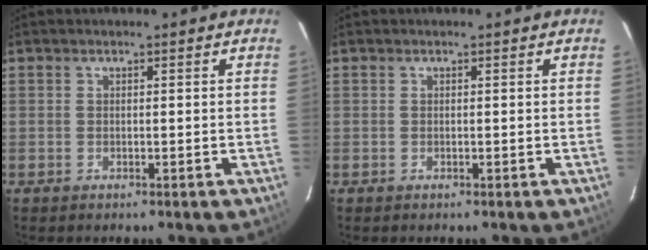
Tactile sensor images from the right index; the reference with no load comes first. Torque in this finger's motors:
{"motor_torque": [0.00, 0.00, 0.00, 0.00]}